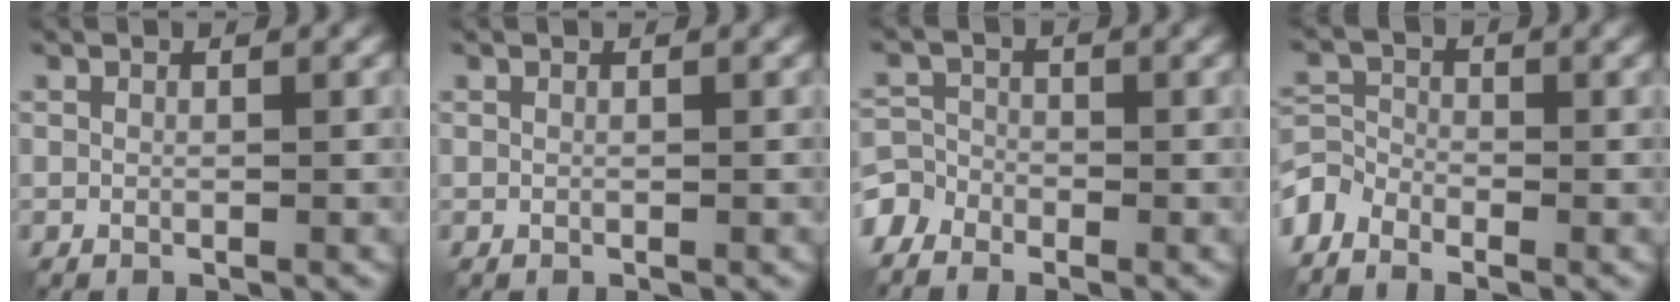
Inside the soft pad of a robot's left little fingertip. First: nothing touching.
{"total": 0.0}
{"total": 3.6, "force": [-2.9, 2.1, 0.5], "torque": [0.001, -0.002, -0.057]}
{"total": 3.2, "force": [-2.7, 1.5, 0.9], "torque": [-0.021, -0.001, -0.070]}